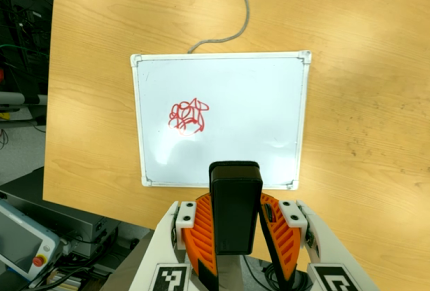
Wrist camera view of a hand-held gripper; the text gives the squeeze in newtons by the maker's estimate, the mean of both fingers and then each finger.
{"total": 5.9, "left": 5.1, "right": 6.7}